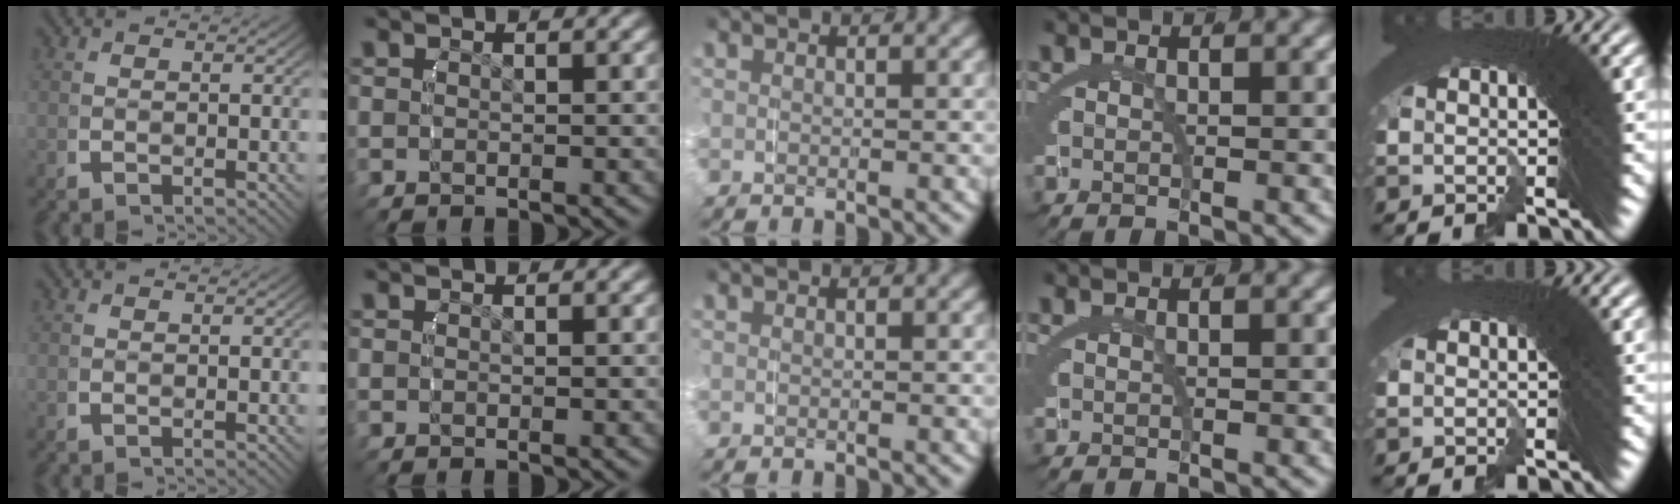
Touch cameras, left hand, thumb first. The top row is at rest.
{}